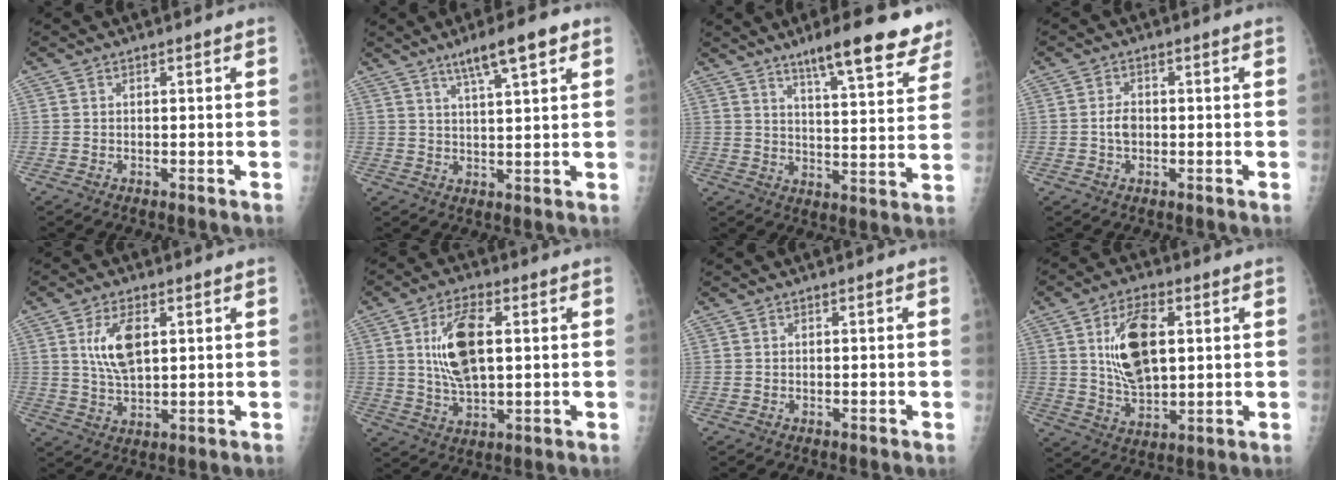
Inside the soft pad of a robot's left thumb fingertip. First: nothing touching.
{"total": 8.6, "force": [5.2, 1.3, 6.8], "torque": [-0.107, -0.013, 0.086]}
{"total": 15.9, "force": [11.5, 3.2, 10.6], "torque": [-0.115, -0.053, 0.160]}
{"total": 2.8, "force": [-0.2, 1.8, 2.1], "torque": [-0.034, 0.005, -0.004]}
{"total": 8.2, "force": [2.5, 4.0, 6.7], "torque": [-0.122, -0.010, 0.052]}
{"total": 11.6, "force": [2.4, 5.3, 10.0], "torque": [-0.183, -0.004, 0.048]}
{"total": 0.0}
{"total": 13.0, "force": [3.1, 6.8, 10.6], "torque": [-0.176, -0.009, 0.062]}